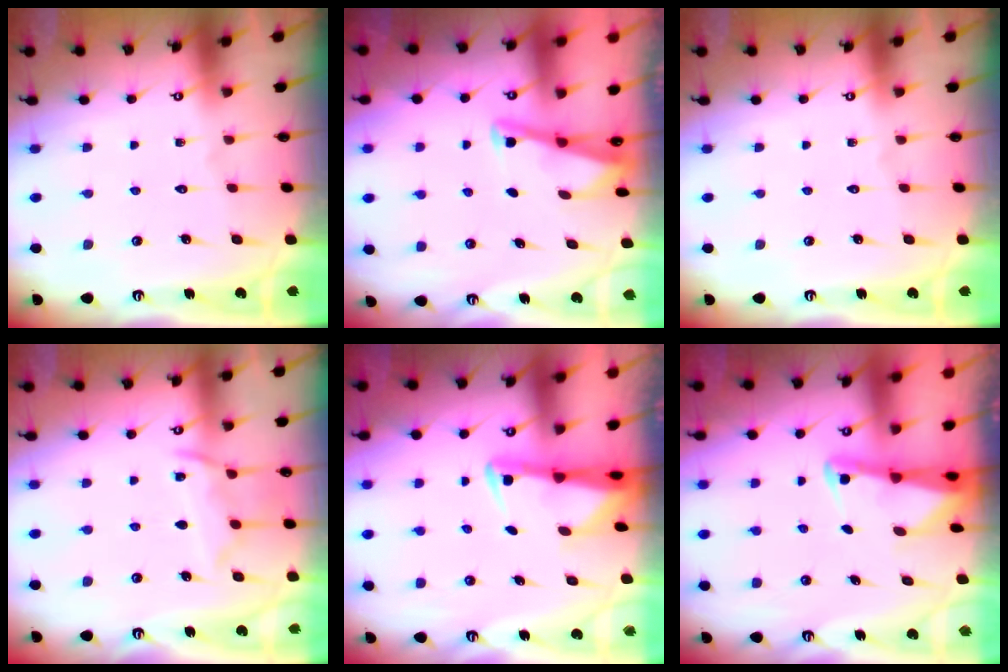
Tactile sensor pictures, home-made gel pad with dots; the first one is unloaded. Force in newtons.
{"total": 2.9, "press": 2.9, "slide": 0.3}
{"total": 0.0}
{"total": 10.3, "press": 10.2, "slide": 1.2}
{"total": 2.9, "press": 2.9, "slide": 0.6}
{"total": 2.2, "press": 2.2, "slide": 0.3}